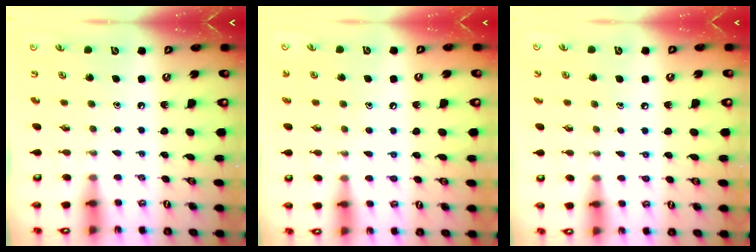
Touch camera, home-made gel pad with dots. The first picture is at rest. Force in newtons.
{"total": 5.4, "press": 5.4, "slide": 0.6}
{"total": 4.3, "press": 4.2, "slide": 0.4}